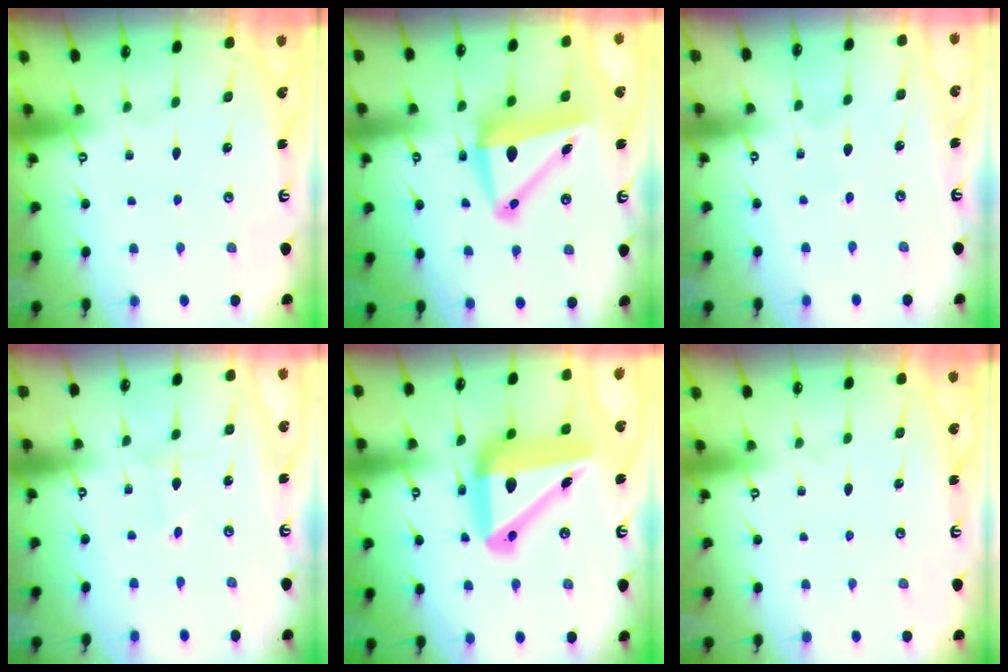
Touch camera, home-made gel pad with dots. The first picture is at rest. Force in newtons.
{"total": 11.4, "press": 10.7, "slide": 4.0}
{"total": 2.9, "press": 2.9, "slide": 0.3}
{"total": 0.6, "press": 0.6, "slide": 0.1}
{"total": 19.8, "press": 19.6, "slide": 2.9}
{"total": 0.0}